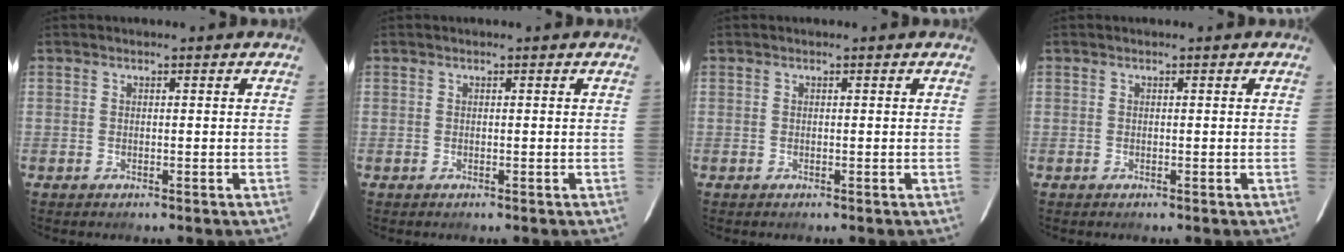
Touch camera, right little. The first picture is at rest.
{"total": 0.0}
{"total": 0.0}
{"total": 0.0}